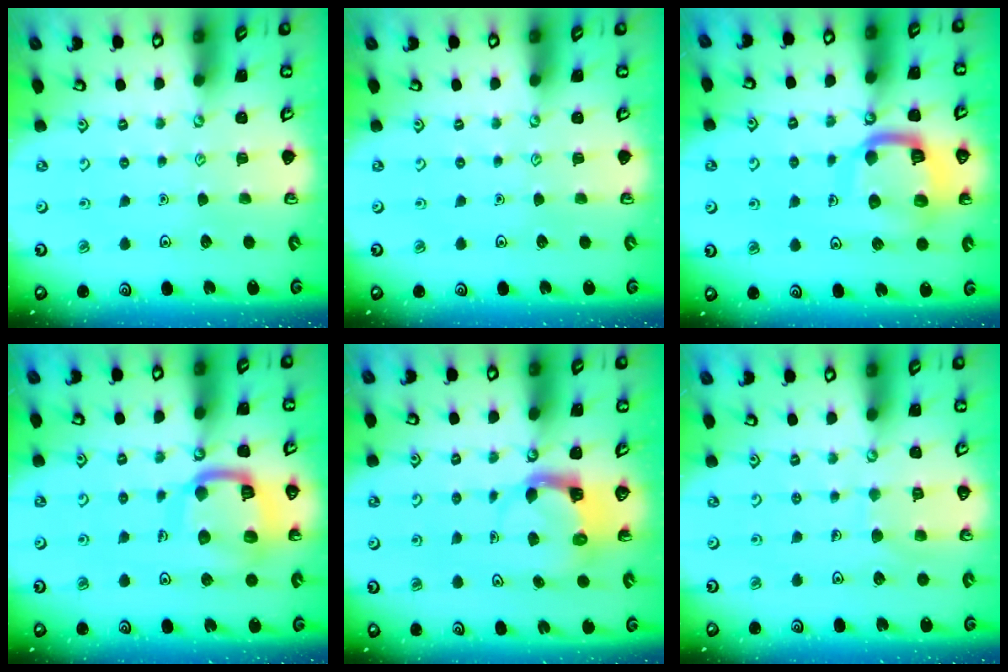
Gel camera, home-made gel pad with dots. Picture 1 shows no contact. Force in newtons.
{"total": 0.0}
{"total": 12.5, "press": 12.5, "slide": 1.1}
{"total": 15.9, "press": 15.8, "slide": 1.7}
{"total": 3.9, "press": 3.9, "slide": 0.3}
{"total": 7.0, "press": 7.0, "slide": 0.4}